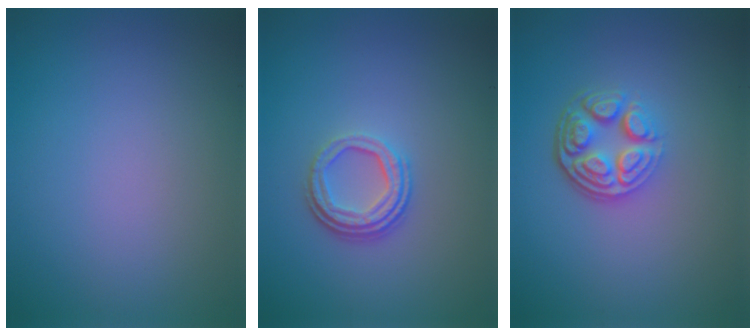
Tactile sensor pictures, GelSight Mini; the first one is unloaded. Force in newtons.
{"total": 3.5, "press": 2.6, "slide": 2.3}
{"total": 4.8, "press": 3.5, "slide": 3.3}